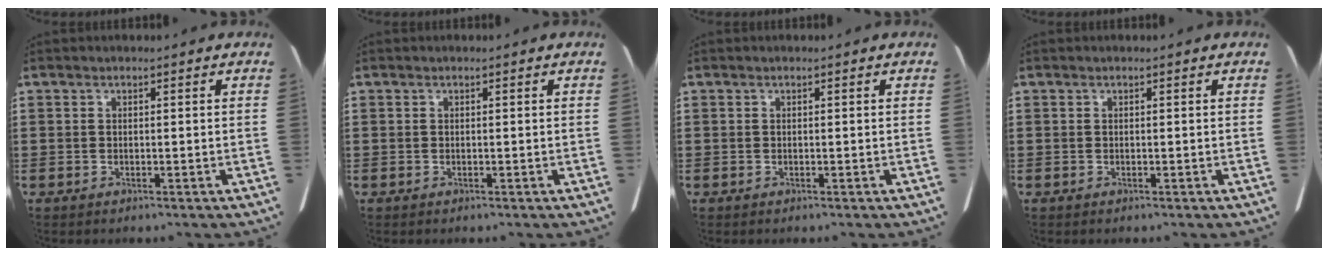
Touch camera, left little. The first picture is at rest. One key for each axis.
{"total": 0.0}
{"total": 0.0}
{"total": 0.0}